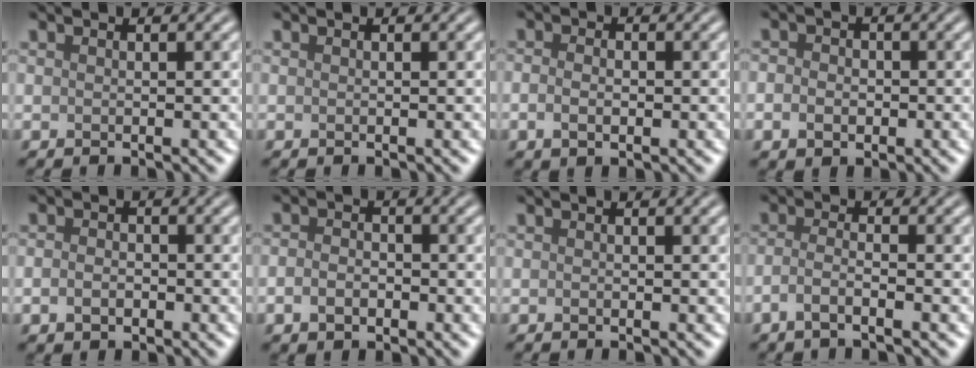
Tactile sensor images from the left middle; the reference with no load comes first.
{"total": 0.0}
{"total": 2.1, "force": [-0.4, 1.3, 1.6], "torque": [-0.028, -0.004, -0.009]}
{"total": 2.4, "force": [-0.5, 2.0, 1.3], "torque": [-0.011, -0.001, -0.016]}
{"total": 1.8, "force": [-0.7, 1.3, 1.1], "torque": [-0.020, -0.001, -0.018]}
{"total": 2.2, "force": [-0.9, 1.5, 1.3], "torque": [-0.024, 0.000, -0.021]}
{"total": 0.0}
{"total": 2.2, "force": [-1.3, 0.5, 1.7], "torque": [-0.032, 0.001, -0.036]}